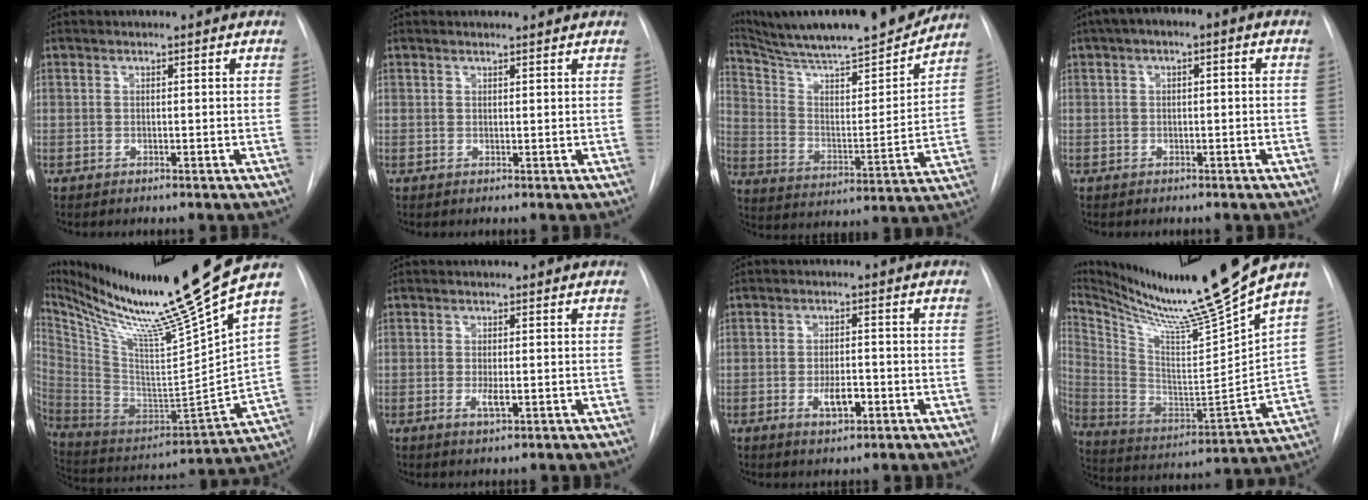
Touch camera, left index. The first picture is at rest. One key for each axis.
{"total": 1.8, "fx": 1.8, "fy": 0.0, "fz": 0.2, "tx": -0.009, "ty": 0.005, "tz": 0.023}
{"total": 22.8, "fx": 20.8, "fy": 0.8, "fz": 9.3, "tx": -0.159, "ty": -0.035, "tz": 0.317}
{"total": 3.5, "fx": 0.8, "fy": 1.8, "fz": 2.9, "tx": -0.046, "ty": 0.018, "tz": 0.007}
{"total": 26.2, "fx": 20.7, "fy": -3.2, "fz": 15.7, "tx": -0.279, "ty": -0.073, "tz": 0.347}
{"total": 1.9, "fx": -0.3, "fy": 0.4, "fz": 1.8, "tx": -0.035, "ty": -0.005, "tz": -0.001}
{"total": 3.8, "fx": -1.4, "fy": 1.5, "fz": 3.3, "tx": -0.055, "ty": 0.001, "tz": -0.017}
{"total": 23.2, "fx": 19.0, "fy": -2.8, "fz": 13.0, "tx": -0.234, "ty": -0.066, "tz": 0.313}